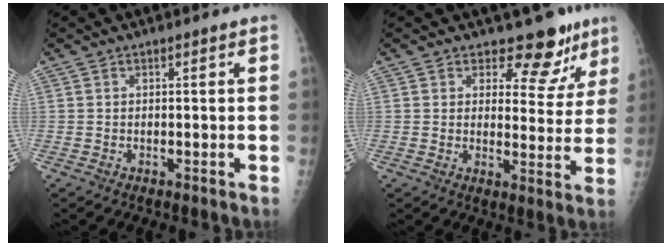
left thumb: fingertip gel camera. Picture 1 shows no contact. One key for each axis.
{"total": 8.9, "fx": 7.3, "fy": 4.7, "fz": 2.2, "tx": 0.012, "ty": -0.054, "tz": 0.084}